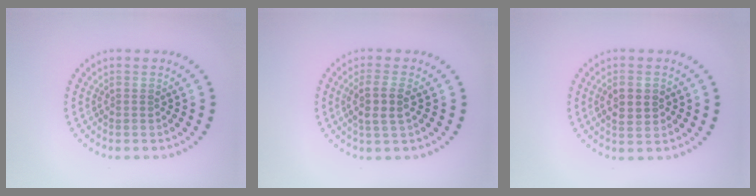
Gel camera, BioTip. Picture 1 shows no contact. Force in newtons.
{"total": 2.5, "press": 2.2, "slide": 1.1}
{"total": 2.7, "press": 2.7, "slide": 0.1}